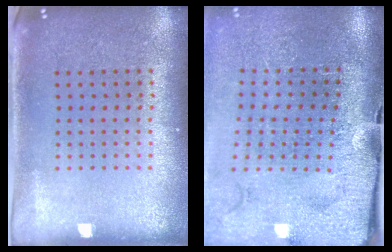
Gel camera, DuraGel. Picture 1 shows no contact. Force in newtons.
{"total": 4.5, "press": 3.5, "slide": 2.9}